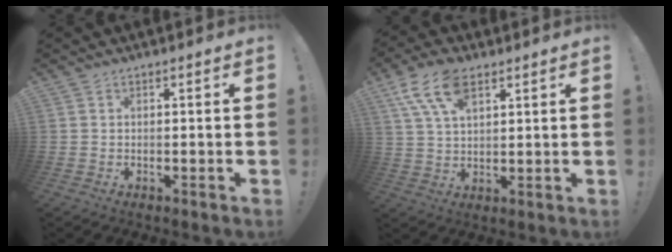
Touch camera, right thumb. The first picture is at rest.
{"total": 11.6, "force": [5.9, 5.9, 8.1], "torque": [-0.159, -0.005, 0.113]}